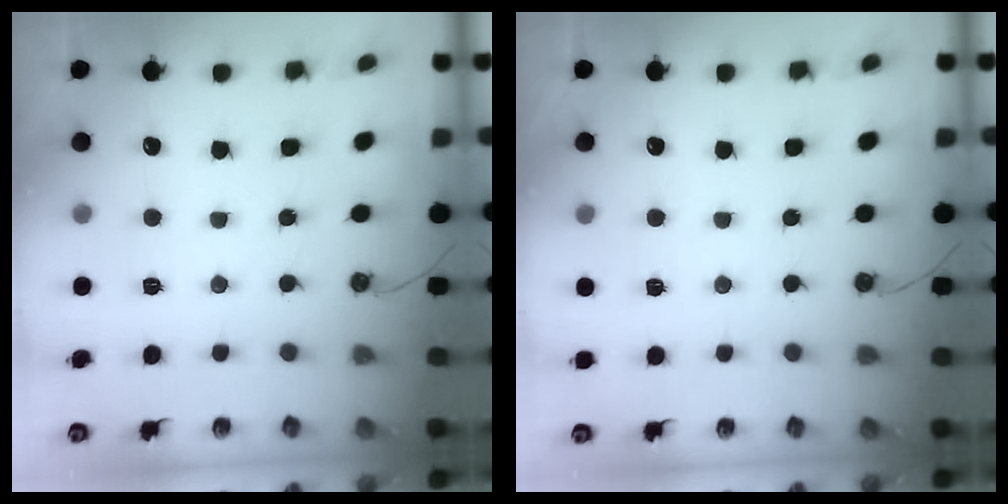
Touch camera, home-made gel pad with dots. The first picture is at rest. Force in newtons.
{"total": 2.6, "press": 1.9, "slide": 1.8}